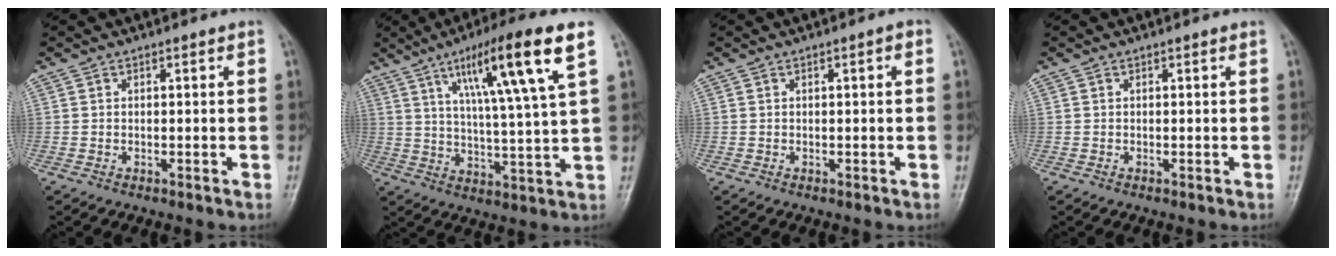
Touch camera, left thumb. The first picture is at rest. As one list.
[{"total": 16.7, "force": [7.5, 1.2, 14.8], "torque": [-0.246, -0.020, 0.122]}, {"total": 1.2, "force": [0.1, 0.3, 1.2], "torque": [-0.019, 0.003, 0.000]}, {"total": 0.0}]